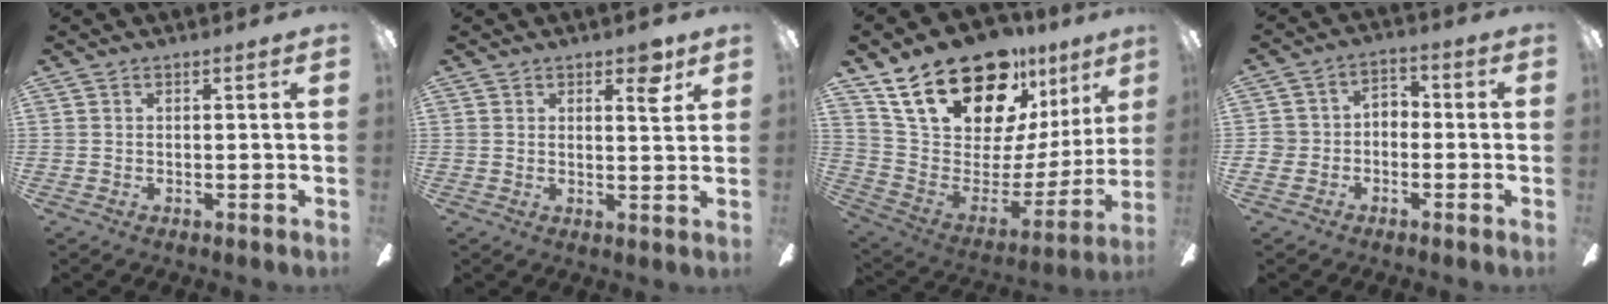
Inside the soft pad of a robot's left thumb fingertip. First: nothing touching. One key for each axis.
{"total": 4.7, "fx": 2.8, "fy": 2.0, "fz": 3.1, "tx": -0.028, "ty": -0.010, "tz": 0.042}
{"total": 26.1, "fx": 18.5, "fy": 11.3, "fz": 14.6, "tx": -0.247, "ty": -0.123, "tz": 0.338}
{"total": 5.0, "fx": -2.6, "fy": 4.0, "fz": 1.5, "tx": -0.033, "ty": 0.024, "tz": -0.051}